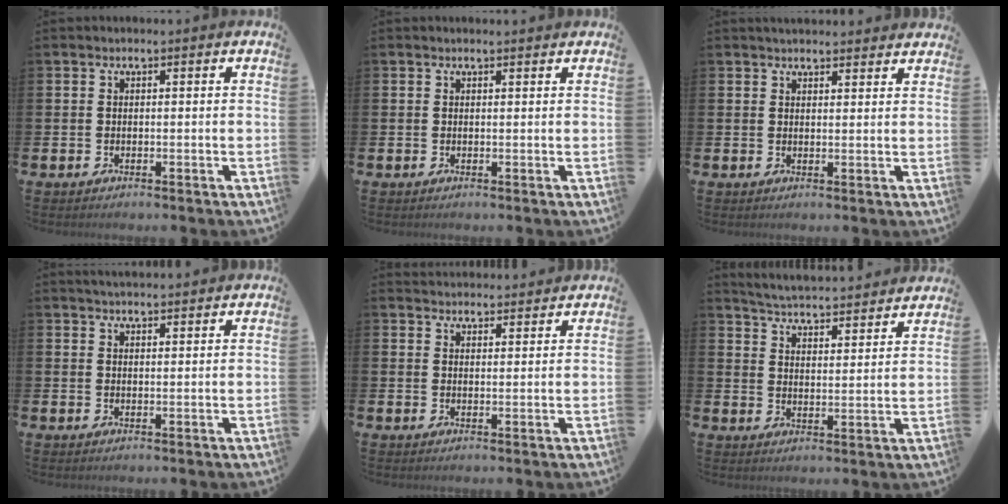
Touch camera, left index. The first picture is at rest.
{"total": 0.6, "force": [0.6, 0.0, 0.1], "torque": [0.006, -0.003, 0.009]}
{"total": 2.8, "force": [2.7, 0.4, 0.1], "torque": [0.000, -0.014, 0.048]}
{"total": 3.0, "force": [3.0, 0.1, 0.2], "torque": [-0.009, -0.013, 0.056]}
{"total": 3.3, "force": [3.3, 0.4, -0.2], "torque": [-0.003, -0.017, 0.061]}
{"total": 5.1, "force": [5.0, 0.2, 0.5], "torque": [-0.037, -0.042, 0.086]}